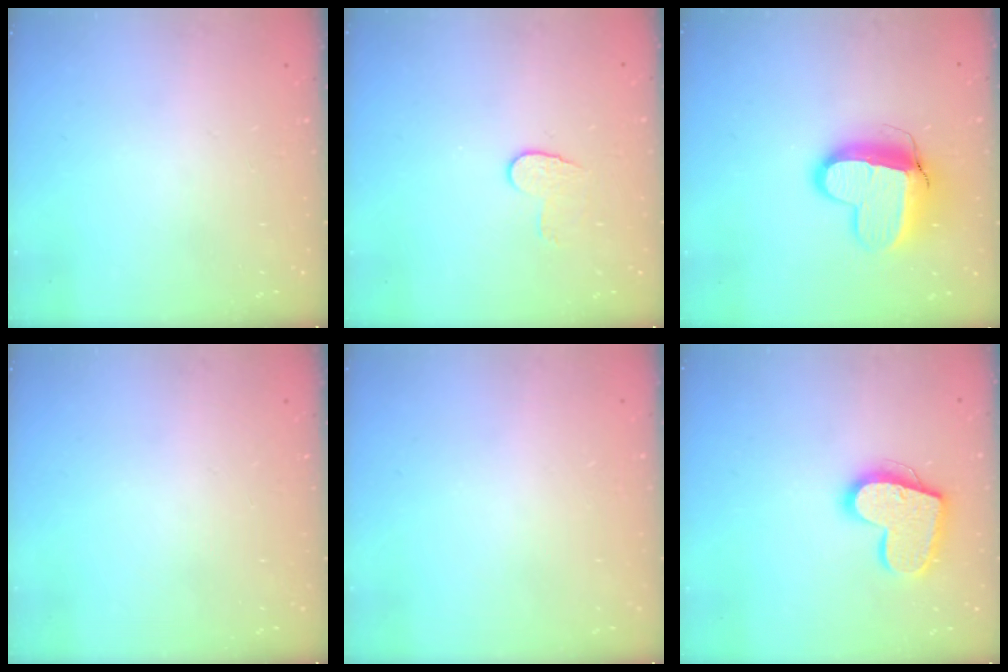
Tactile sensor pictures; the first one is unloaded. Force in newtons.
{"total": 6.1, "press": 6.1, "slide": 0.5}
{"total": 13.1, "press": 13.0, "slide": 1.3}
{"total": 0.0}
{"total": 0.6, "press": 0.5, "slide": 0.2}
{"total": 16.4, "press": 16.4, "slide": 1.2}